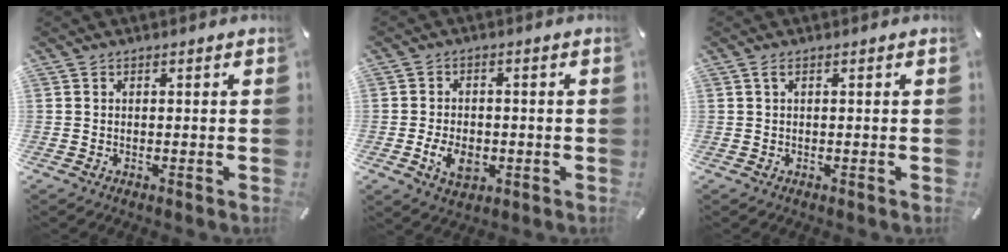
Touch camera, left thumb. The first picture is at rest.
{"total": 6.5, "force": [-1.8, 4.4, 4.4], "torque": [-0.083, 0.002, -0.032]}
{"total": 0.9, "force": [0.2, 0.2, 0.9], "torque": [-0.018, 0.001, 0.003]}